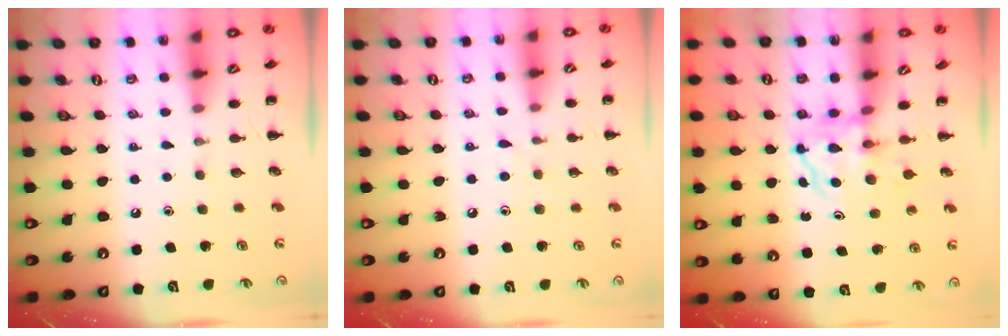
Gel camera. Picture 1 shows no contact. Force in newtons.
{"total": 3.0, "press": 2.6, "slide": 1.4}
{"total": 3.9, "press": 3.9, "slide": 0.5}